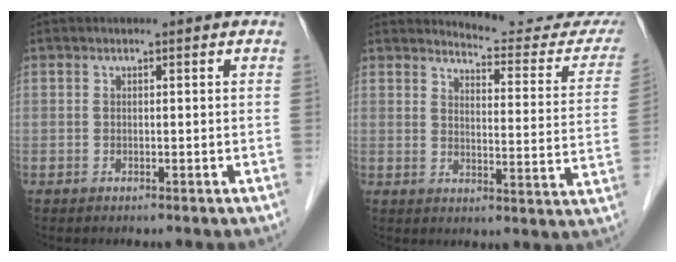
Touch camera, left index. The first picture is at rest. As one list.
[{"total": 15.4, "force": [15.2, 1.0, 2.2], "torque": [-0.010, -0.102, 0.157]}]